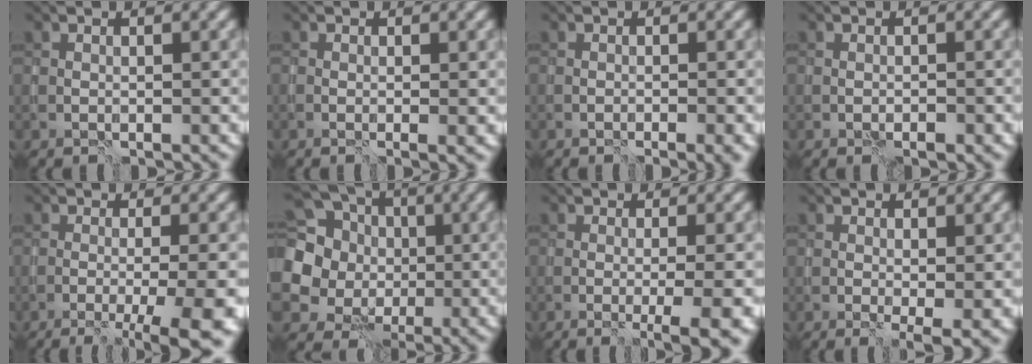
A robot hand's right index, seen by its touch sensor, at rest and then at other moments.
{"total": 1.1, "force": [-0.1, 0.0, 1.1], "torque": [-0.015, -0.005, -0.002]}
{"total": 1.4, "force": [-0.6, 0.0, 1.2], "torque": [-0.015, -0.007, -0.011]}
{"total": 1.0, "force": [-0.6, 0.4, 0.6], "torque": [-0.011, -0.006, -0.009]}
{"total": 8.6, "force": [-3.1, 2.3, 7.6], "torque": [-0.071, -0.015, -0.040]}
{"total": 14.1, "force": [2.2, 12.8, 5.6], "torque": [-0.168, 0.021, 0.014]}
{"total": 4.9, "force": [-1.4, 1.1, 4.6], "torque": [-0.053, -0.012, -0.015]}
{"total": 2.8, "force": [-0.2, 0.7, 2.7], "torque": [-0.039, -0.011, -0.003]}